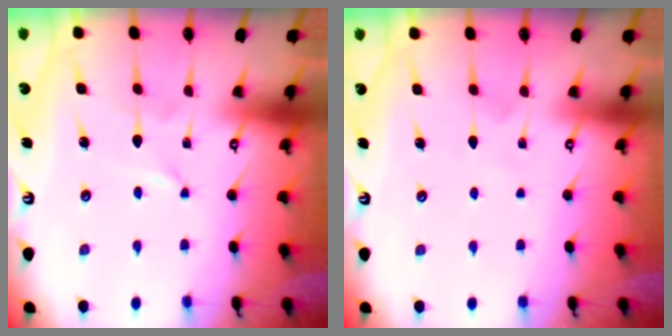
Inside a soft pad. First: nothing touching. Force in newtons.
{"total": 2.2, "press": 2.2, "slide": 0.2}